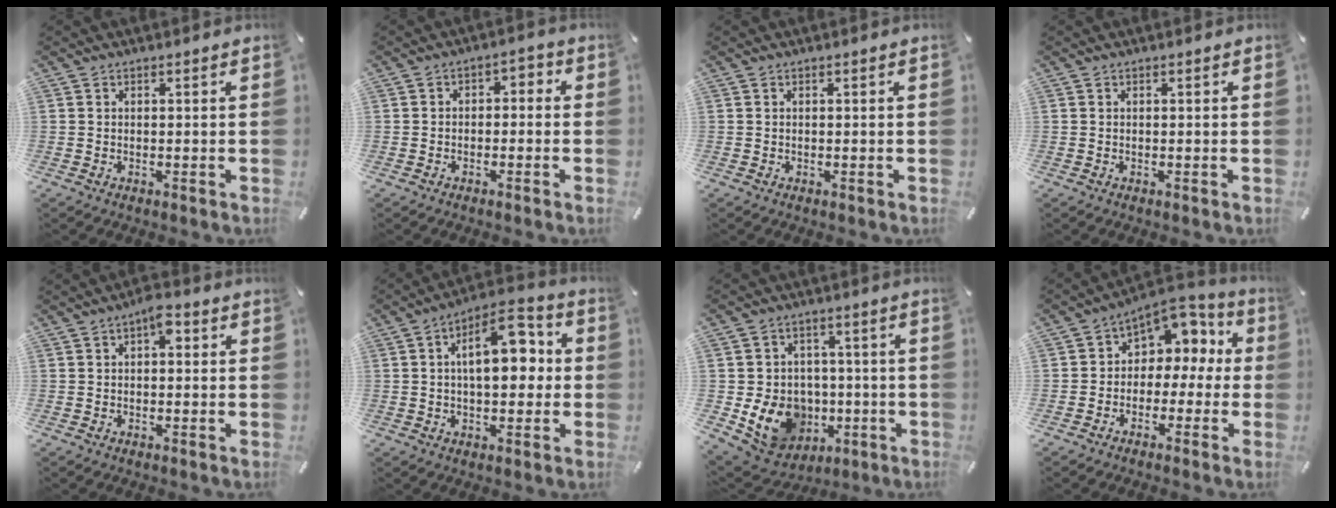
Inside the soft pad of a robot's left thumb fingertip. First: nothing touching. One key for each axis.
{"total": 3.1, "fx": -2.4, "fy": 1.7, "fz": 1.0, "tx": -0.016, "ty": 0.019, "tz": -0.049}
{"total": 0.0}
{"total": 0.0}
{"total": 3.9, "fx": 0.7, "fy": 2.0, "fz": 3.3, "tx": -0.043, "ty": 0.005, "tz": 0.003}
{"total": 13.2, "fx": 2.1, "fy": 7.0, "fz": 11.0, "tx": -0.154, "ty": -0.005, "tz": 0.034}
{"total": 13.4, "fx": -2.9, "fy": 11.7, "fz": 6.0, "tx": -0.115, "ty": 0.009, "tz": -0.038}
{"total": 7.7, "fx": 2.3, "fy": 6.6, "fz": 3.1, "tx": -0.045, "ty": -0.025, "tz": 0.042}